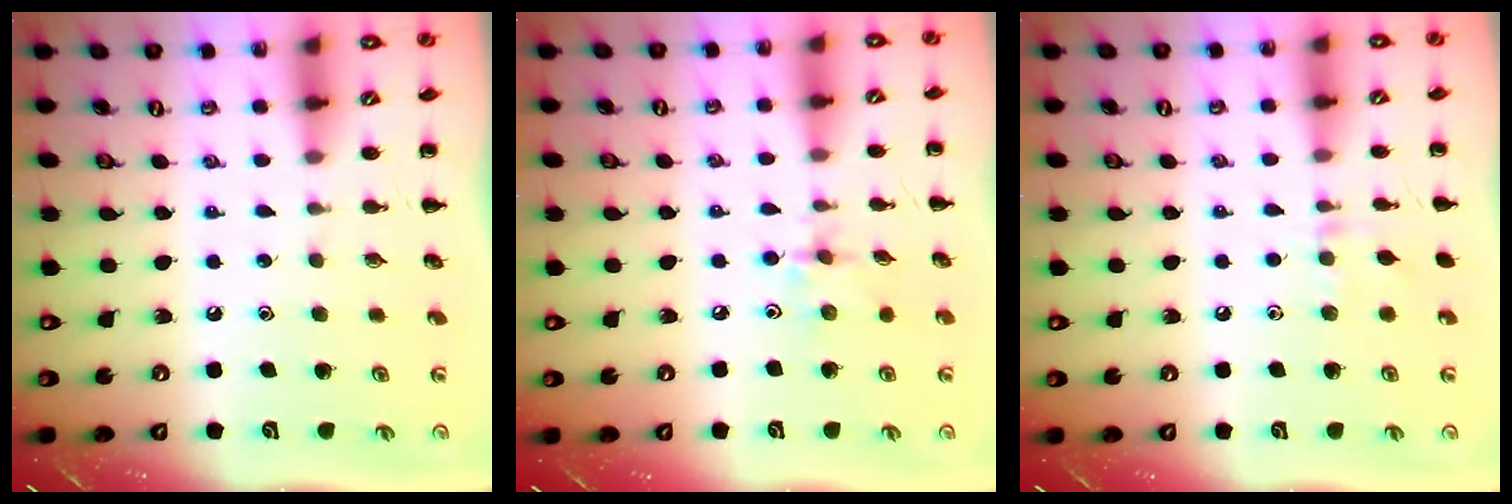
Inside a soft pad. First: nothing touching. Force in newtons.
{"total": 2.7, "press": 2.7, "slide": 0.5}
{"total": 5.3, "press": 5.0, "slide": 1.7}